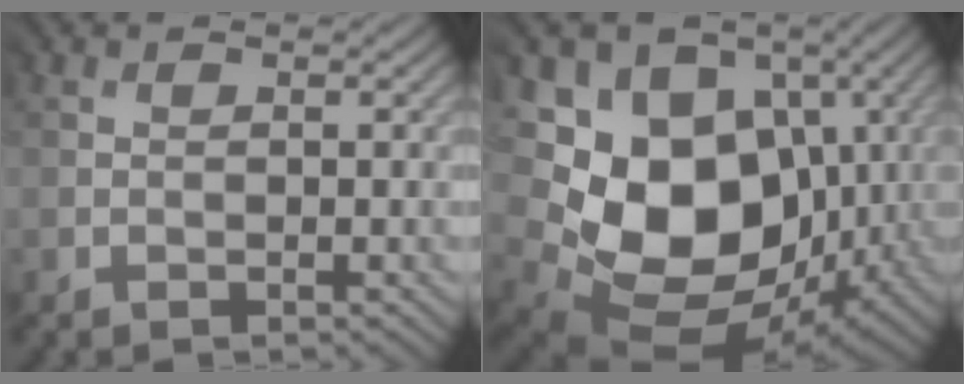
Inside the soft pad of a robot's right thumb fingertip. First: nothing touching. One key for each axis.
{"total": 15.2, "fx": 0.1, "fy": 12.4, "fz": 8.8, "tx": -0.182, "ty": -0.042, "tz": 0.022}